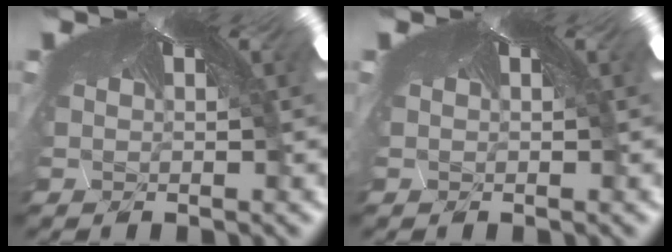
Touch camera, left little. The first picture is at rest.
{"total": 0.0}